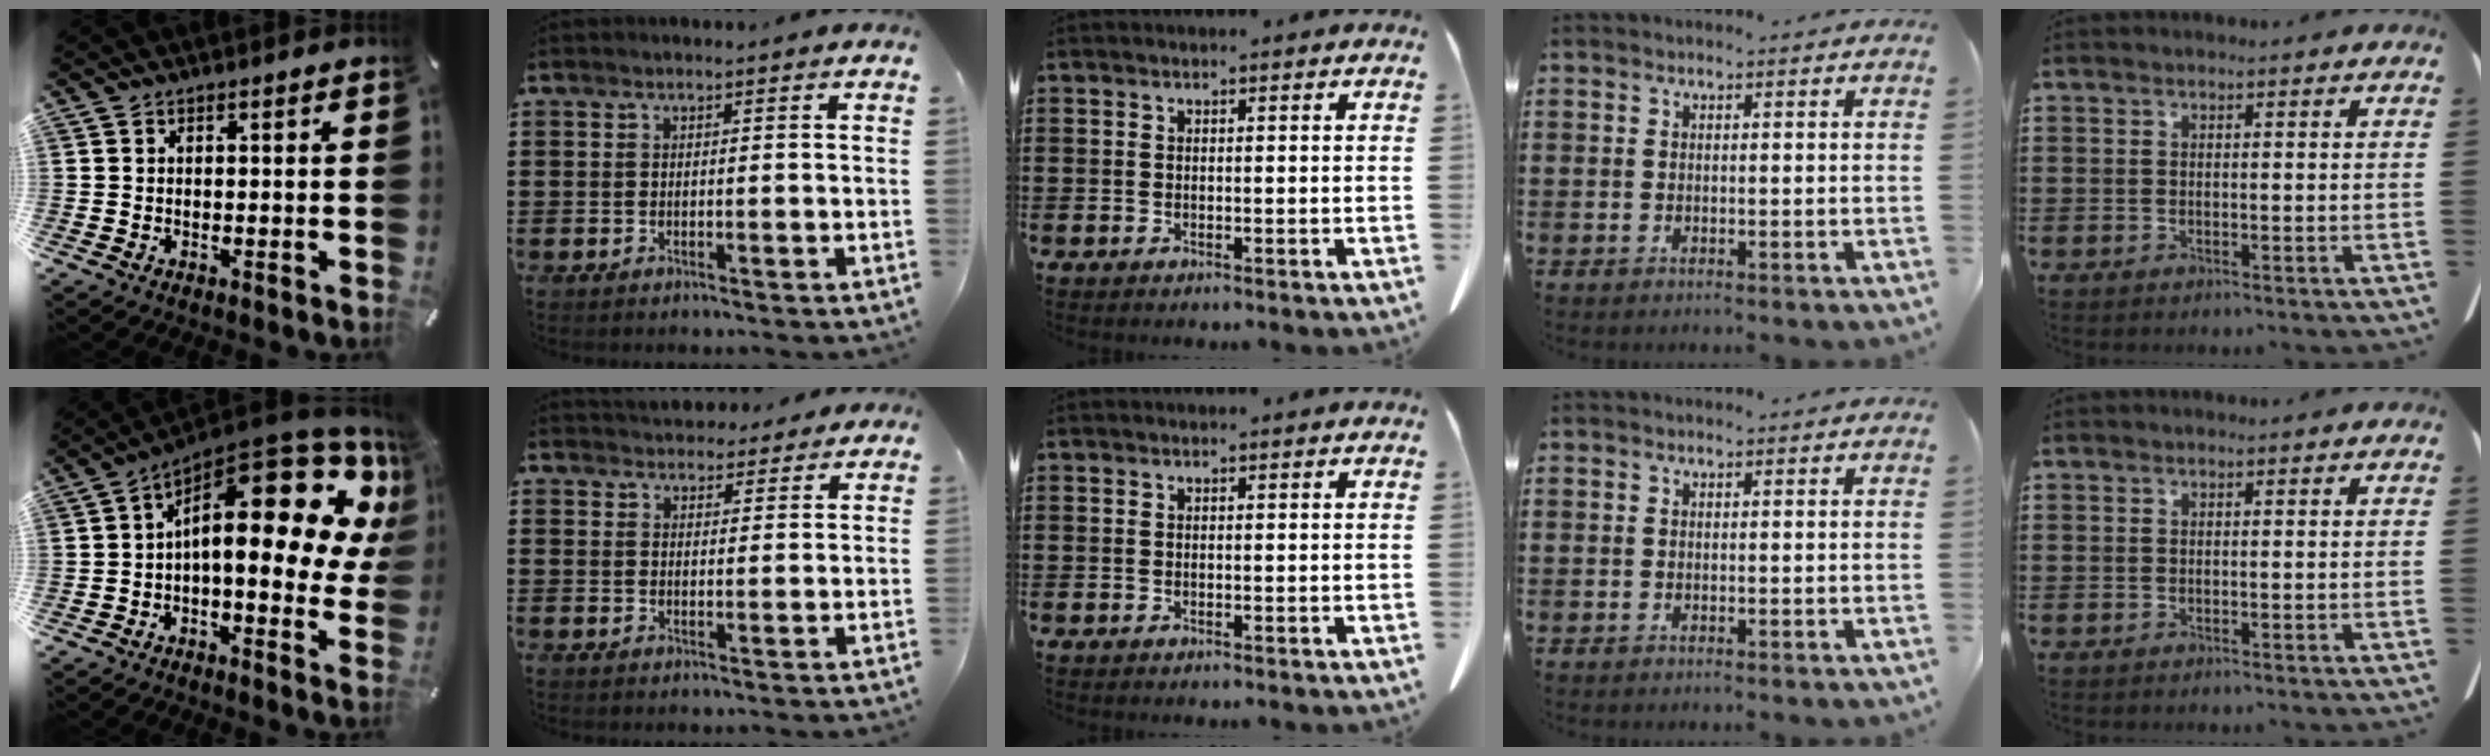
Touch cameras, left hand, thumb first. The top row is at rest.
{"thumb": {"total": 21.9, "force": [7.2, 9.1, 18.6], "torque": [-0.271, -0.070, 0.122]}, "index": {"total": 3.5, "force": [3.2, 1.4, -0.1], "torque": [-0.003, -0.008, 0.060]}}